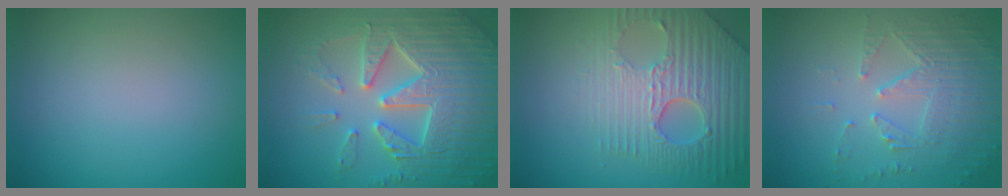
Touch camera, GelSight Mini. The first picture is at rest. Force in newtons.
{"total": 7.7, "press": 7.5, "slide": 1.6}
{"total": 8.0, "press": 5.7, "slide": 5.6}
{"total": 5.8, "press": 3.8, "slide": 4.3}